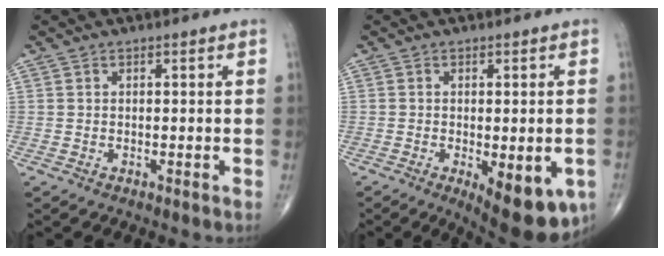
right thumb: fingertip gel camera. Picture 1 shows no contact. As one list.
[{"total": 12.2, "force": [-4.7, 4.8, 10.2], "torque": [-0.121, -0.010, -0.054]}]